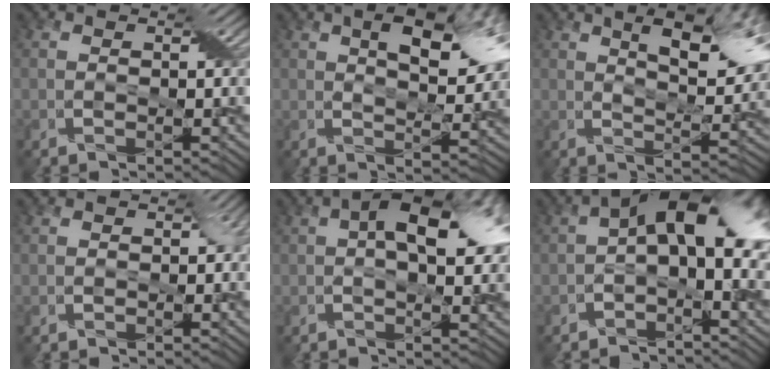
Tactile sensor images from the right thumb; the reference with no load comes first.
{"total": 10.3, "force": [4.4, 4.1, 8.4], "torque": [-0.128, 0.009, 0.062]}
{"total": 10.8, "force": [5.3, 3.6, 8.7], "torque": [-0.137, 0.011, 0.076]}
{"total": 1.6, "force": [-0.2, 1.2, 1.0], "torque": [-0.009, -0.007, -0.003]}
{"total": 10.4, "force": [2.3, 5.3, 8.6], "torque": [-0.115, 0.019, 0.024]}
{"total": 10.5, "force": [0.6, 5.4, 9.0], "torque": [-0.139, 0.016, -0.003]}